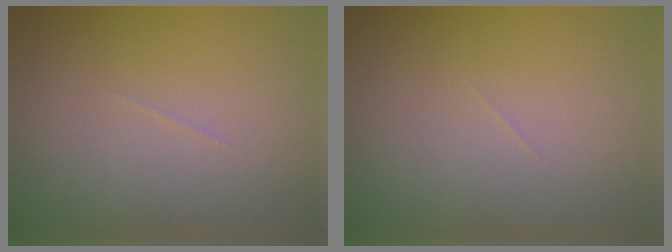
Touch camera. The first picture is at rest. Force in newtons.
{"total": 0.0}